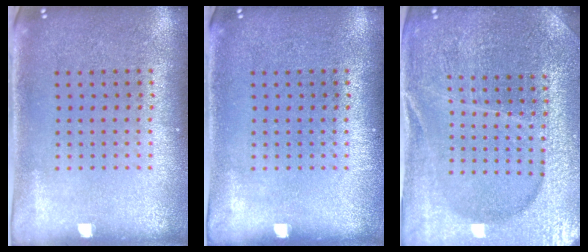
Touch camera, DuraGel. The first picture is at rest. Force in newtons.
{"total": 0.0}
{"total": 4.5, "press": 4.3, "slide": 1.5}